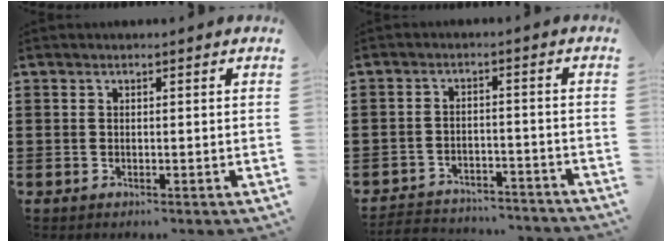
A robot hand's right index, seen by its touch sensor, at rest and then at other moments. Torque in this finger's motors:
{"motor_torque": [-1.79, 0.35, -1.05, -0.21]}